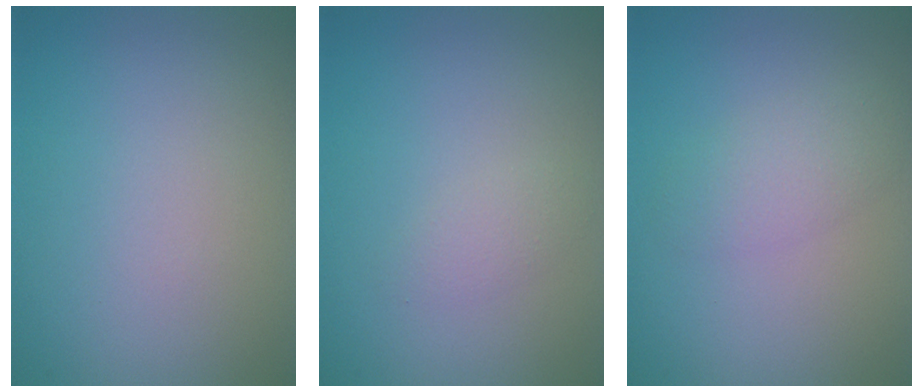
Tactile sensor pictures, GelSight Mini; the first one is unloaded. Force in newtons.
{"total": 1.1, "press": 1.1, "slide": 0.1}
{"total": 2.2, "press": 2.2, "slide": 0.1}